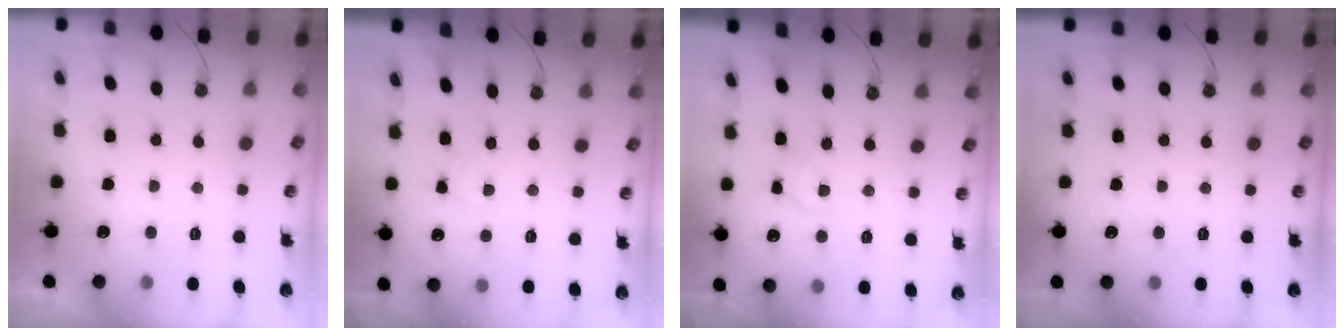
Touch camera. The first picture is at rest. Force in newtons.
{"total": 1.8, "press": 1.8, "slide": 0.2}
{"total": 5.5, "press": 5.5, "slide": 0.4}
{"total": 0.0}